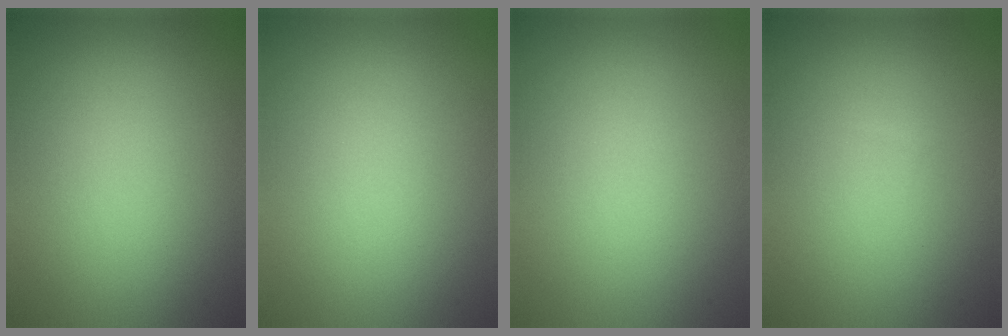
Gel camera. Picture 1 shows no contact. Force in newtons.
{"total": 0.0}
{"total": 0.0}
{"total": 0.0}